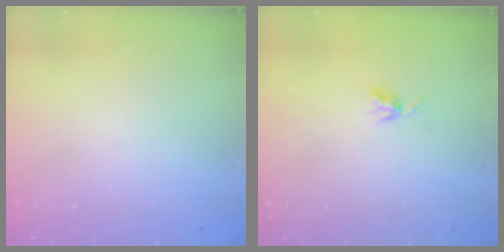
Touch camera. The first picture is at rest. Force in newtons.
{"total": 4.3, "press": 4.3, "slide": 0.5}